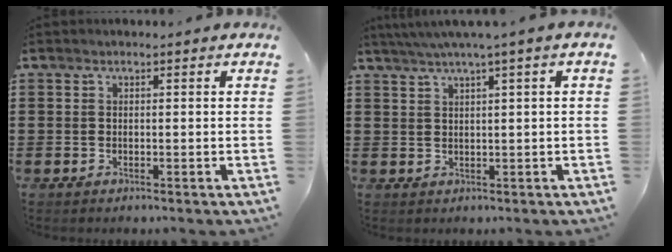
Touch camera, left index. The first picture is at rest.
{"total": 2.3, "force": [1.2, -0.2, 1.9], "torque": [-0.037, 0.000, 0.022]}